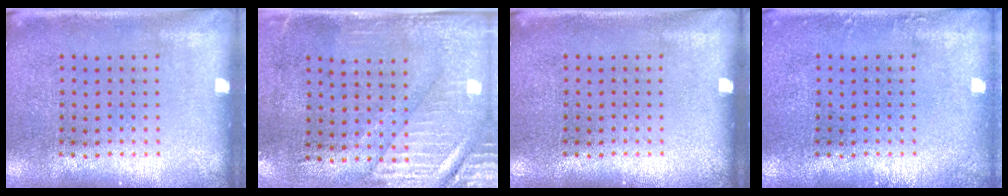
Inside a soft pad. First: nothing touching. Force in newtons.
{"total": 2.9, "press": 2.5, "slide": 1.5}
{"total": 0.0}
{"total": 0.7, "press": 0.7, "slide": 0.1}